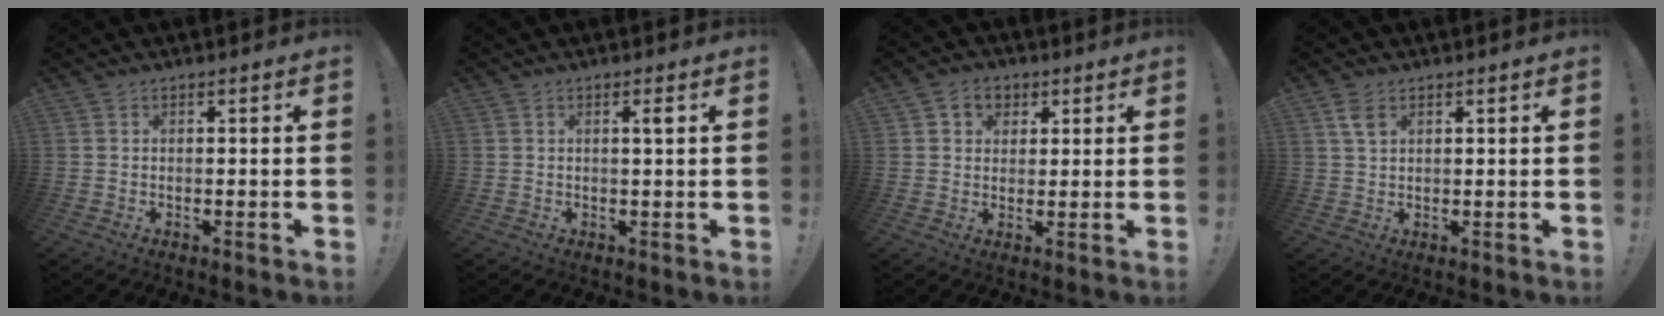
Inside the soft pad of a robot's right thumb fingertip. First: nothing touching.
{"total": 1.7, "force": [0.6, -0.2, 1.6], "torque": [-0.017, -0.006, 0.004]}
{"total": 6.1, "force": [2.5, 5.1, 2.2], "torque": [-0.024, -0.007, 0.046]}
{"total": 3.7, "force": [2.0, 1.9, 2.4], "torque": [-0.036, -0.006, 0.035]}